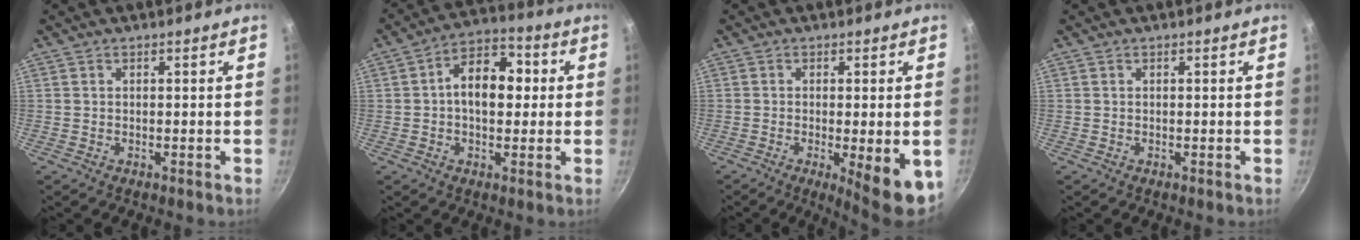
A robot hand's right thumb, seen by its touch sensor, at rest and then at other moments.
{"total": 10.9, "force": [0.8, 6.8, 8.4], "torque": [-0.107, 0.025, 0.004]}
{"total": 10.4, "force": [-3.8, 2.5, 9.4], "torque": [-0.121, -0.018, -0.049]}
{"total": 0.0}